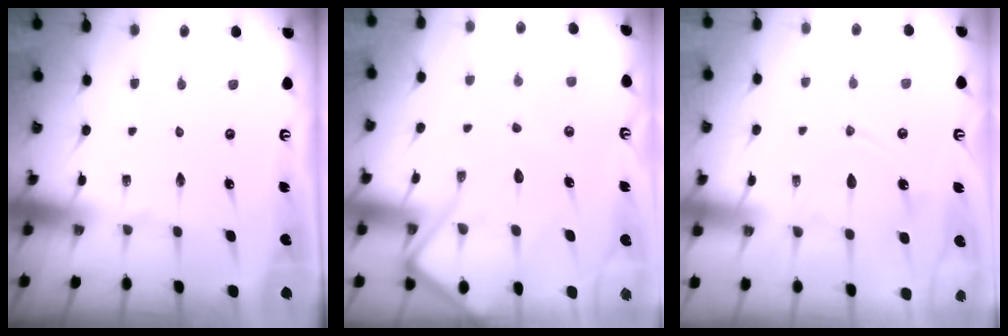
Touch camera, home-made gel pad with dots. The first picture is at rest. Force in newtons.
{"total": 14.6, "press": 14.5, "slide": 1.4}
{"total": 12.3, "press": 12.3, "slide": 1.3}